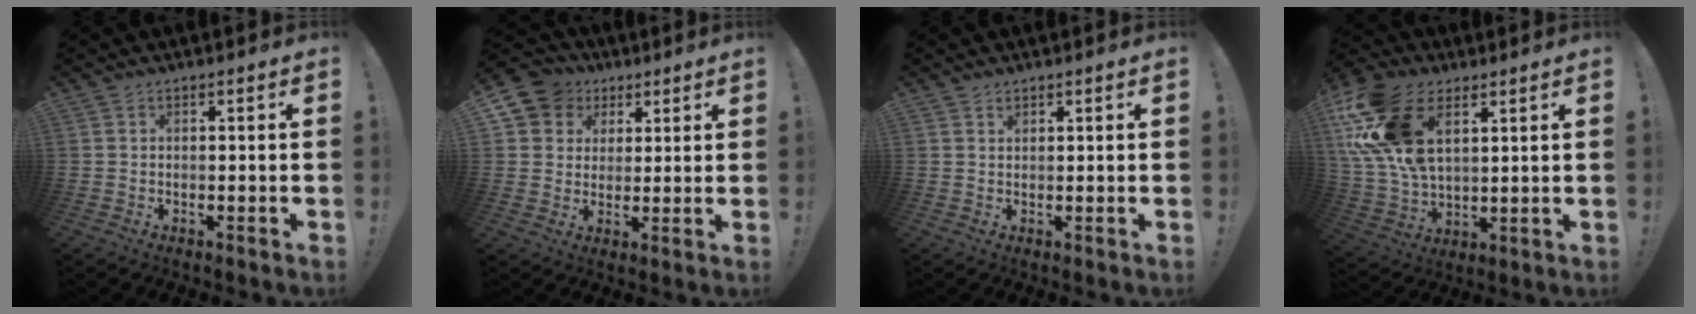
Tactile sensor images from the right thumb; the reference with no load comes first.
{"total": 9.0, "force": [3.6, 8.0, 2.0], "torque": [-0.036, -0.016, 0.074]}
{"total": 1.0, "force": [0.9, 0.4, 0.1], "torque": [0.006, -0.006, 0.016]}
{"total": 20.9, "force": [8.9, 12.9, 13.9], "torque": [-0.290, -0.034, 0.165]}